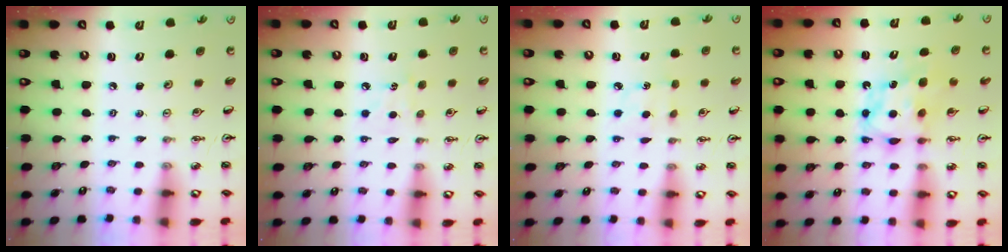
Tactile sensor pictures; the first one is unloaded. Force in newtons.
{"total": 6.0, "press": 6.0, "slide": 0.7}
{"total": 4.6, "press": 4.5, "slide": 0.6}
{"total": 6.9, "press": 6.9, "slide": 0.4}